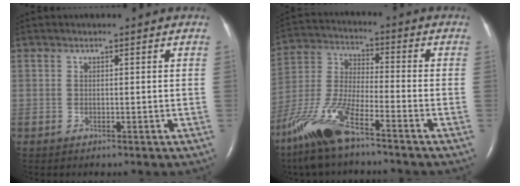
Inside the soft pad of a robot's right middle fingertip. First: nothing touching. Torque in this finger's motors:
{"motor_torque": [1.12, -1.02, 0.25, 0.10]}